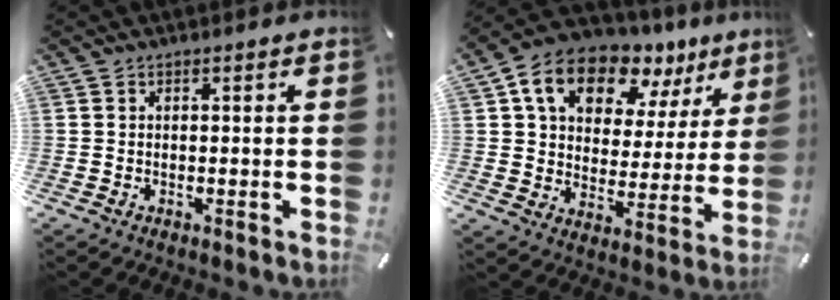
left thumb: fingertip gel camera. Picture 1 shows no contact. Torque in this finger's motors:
{"motor_torque": [2.41, 2.33, 1.69, -1.08, 0.36]}